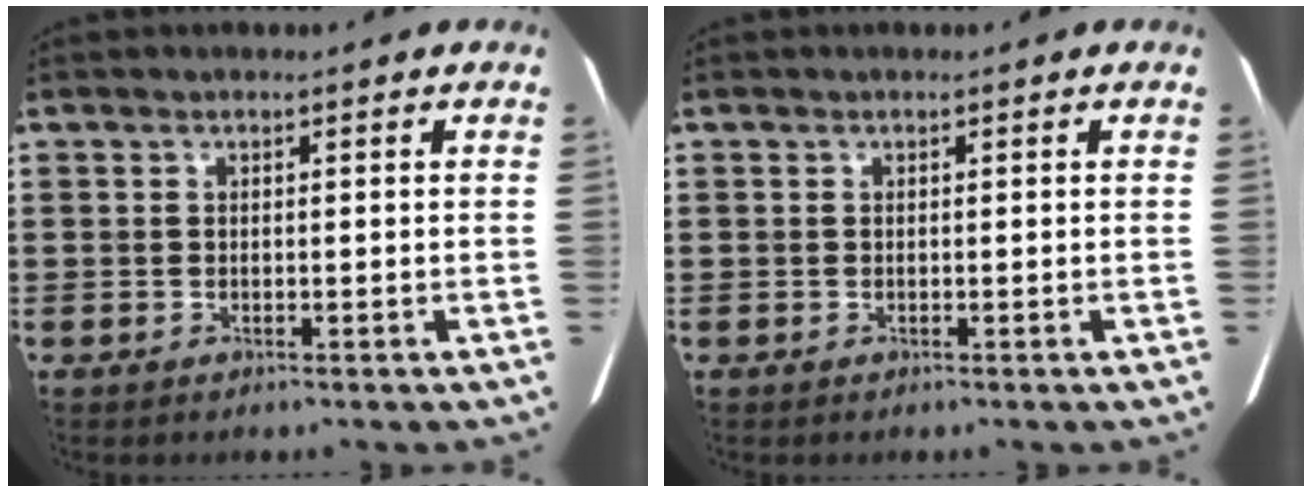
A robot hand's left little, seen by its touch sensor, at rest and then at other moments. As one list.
[{"total": 0.0}]